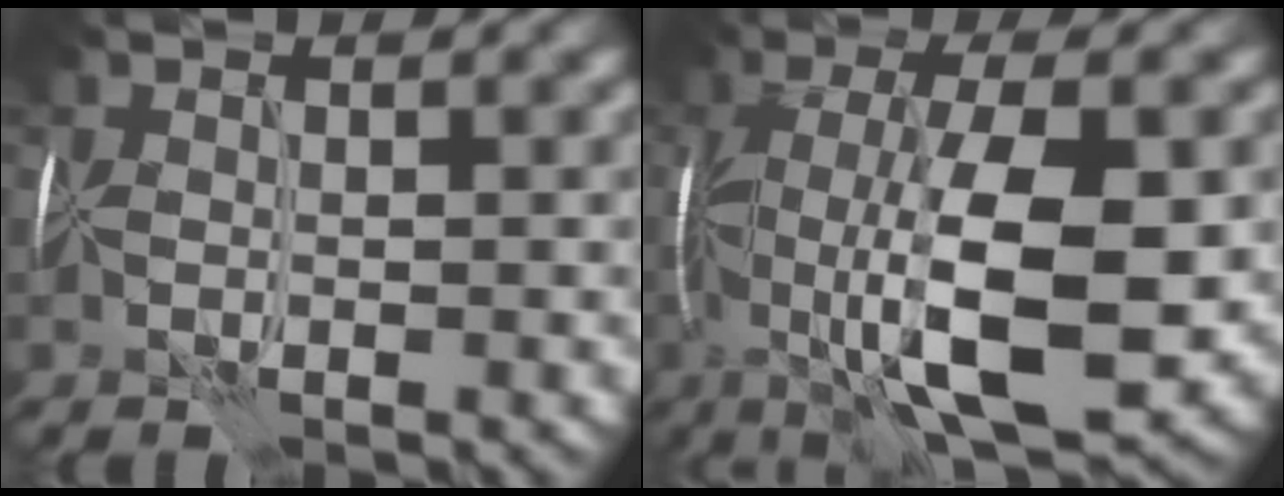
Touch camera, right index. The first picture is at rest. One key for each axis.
{"total": 12.4, "fx": -1.9, "fy": 4.4, "fz": 11.5, "tx": -0.202, "ty": -0.001, "tz": -0.031}